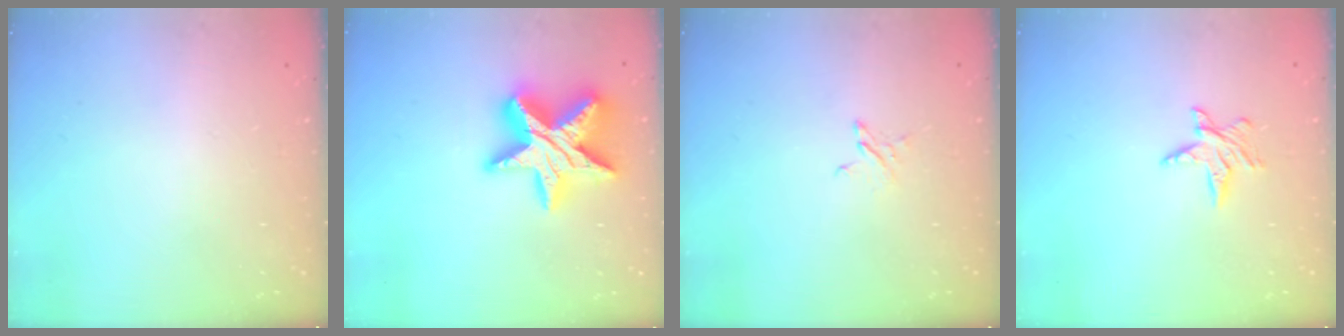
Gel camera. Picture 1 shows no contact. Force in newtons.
{"total": 20.2, "press": 20.2, "slide": 1.5}
{"total": 2.7, "press": 2.7, "slide": 0.3}
{"total": 5.3, "press": 5.2, "slide": 0.7}